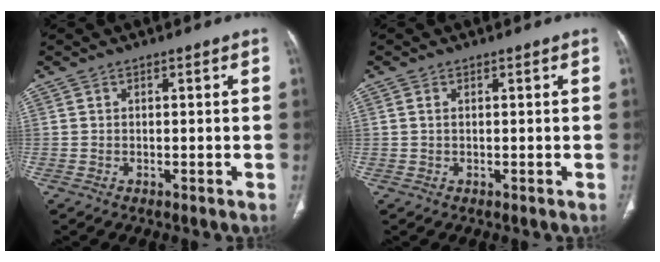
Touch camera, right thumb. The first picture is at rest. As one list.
[{"total": 0.8, "force": [0.2, 0.4, 0.7], "torque": [-0.019, 0.005, 0.007]}]